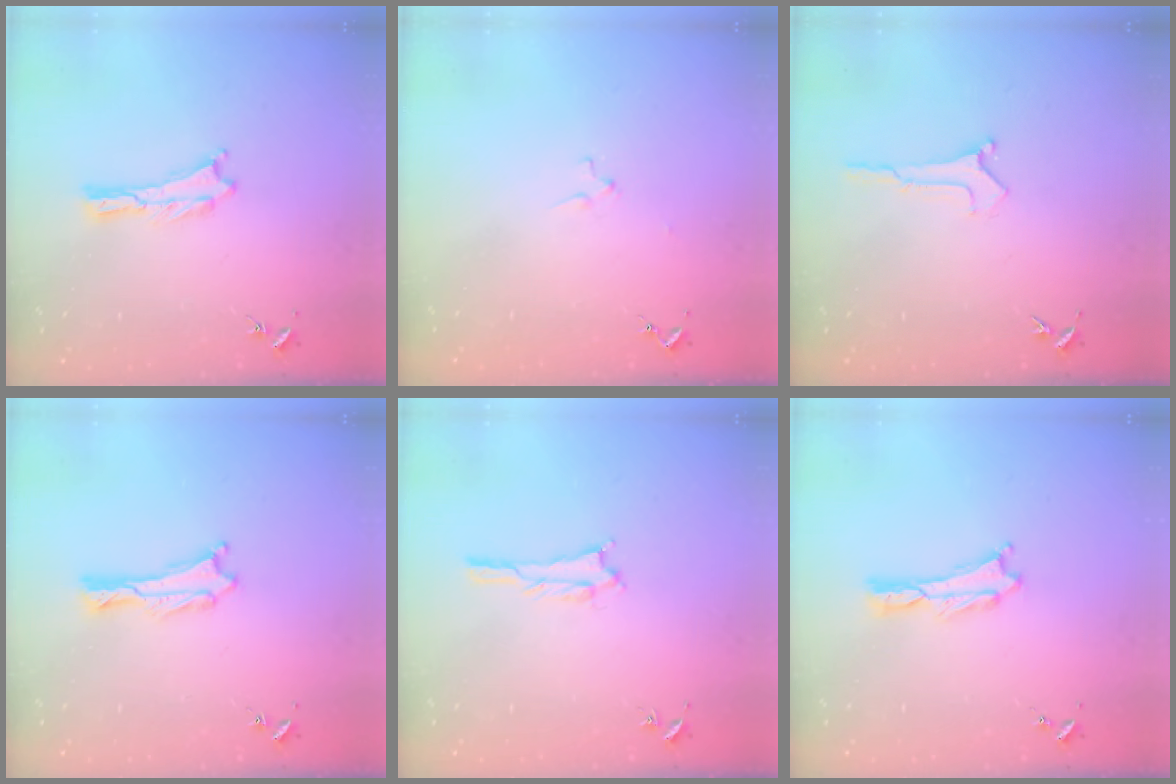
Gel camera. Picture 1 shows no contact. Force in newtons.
{"total": 1.1, "press": 1.1, "slide": 0.1}
{"total": 0.0}
{"total": 0.6, "press": 0.6, "slide": 0.2}
{"total": 1.7, "press": 1.7, "slide": 0.2}
{"total": 0.0}